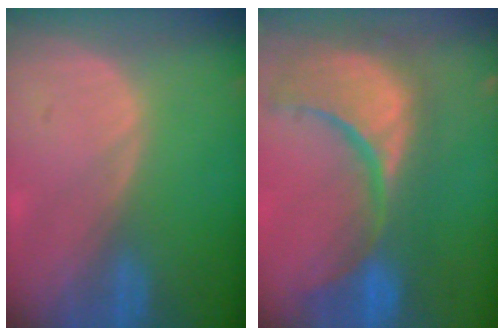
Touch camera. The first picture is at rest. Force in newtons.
{"total": 15.1, "press": 12.0, "slide": 9.1}